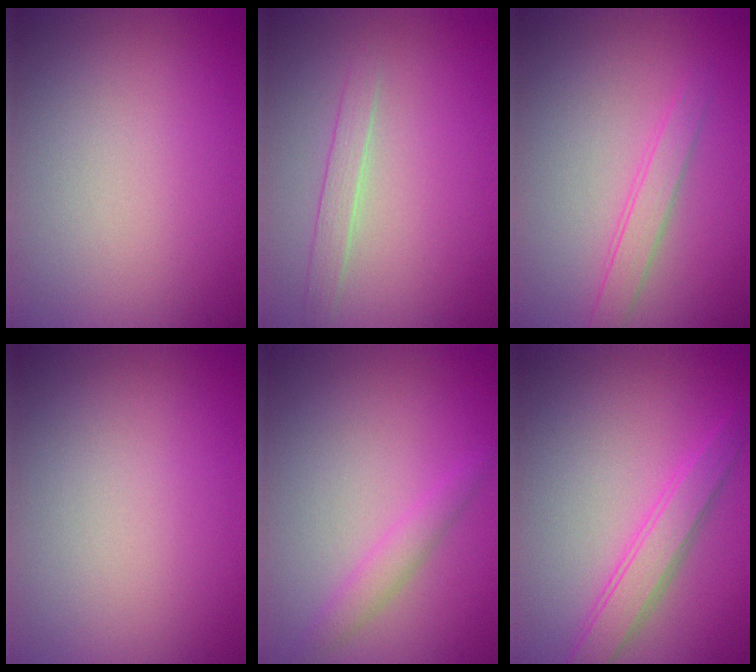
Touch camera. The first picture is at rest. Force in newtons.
{"total": 1.5, "press": 1.5, "slide": 0.0}
{"total": 1.9, "press": 1.9, "slide": 0.2}
{"total": 0.0}
{"total": 1.7, "press": 1.7, "slide": 0.1}
{"total": 3.0, "press": 3.0, "slide": 0.1}